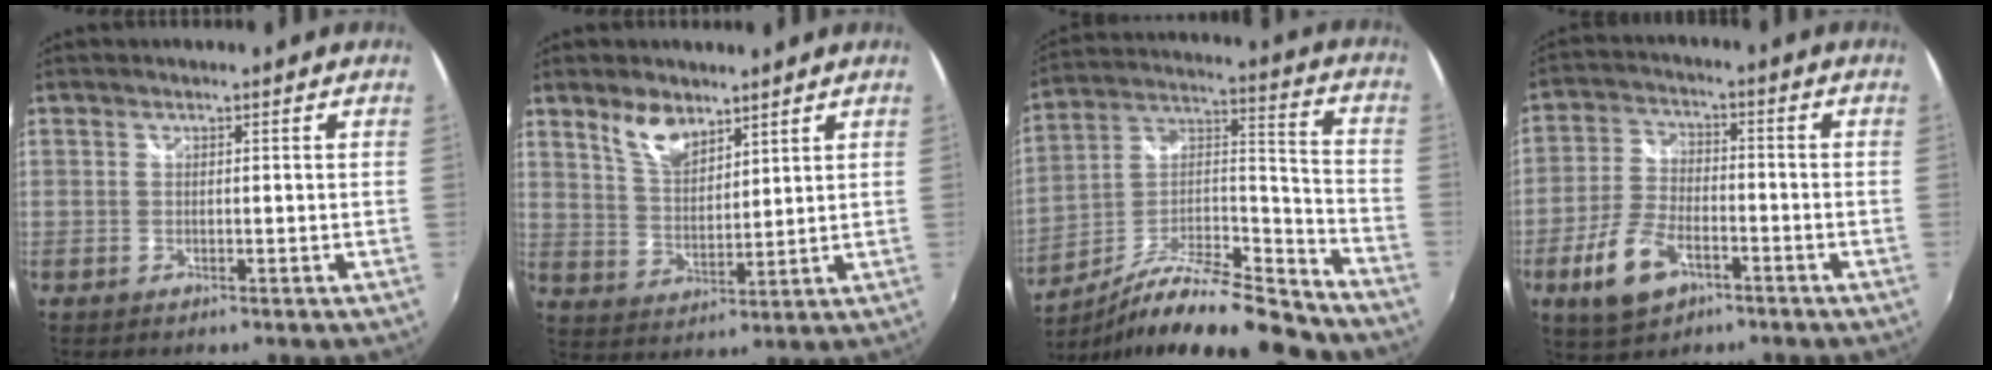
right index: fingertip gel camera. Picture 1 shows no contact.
{"total": 7.2, "force": [5.1, 3.3, 3.9], "torque": [-0.070, 0.007, 0.099]}
{"total": 19.5, "force": [-15.5, 3.6, 11.3], "torque": [-0.190, 0.000, -0.259]}
{"total": 10.3, "force": [-5.2, 5.6, 6.9], "torque": [-0.157, -0.005, -0.093]}